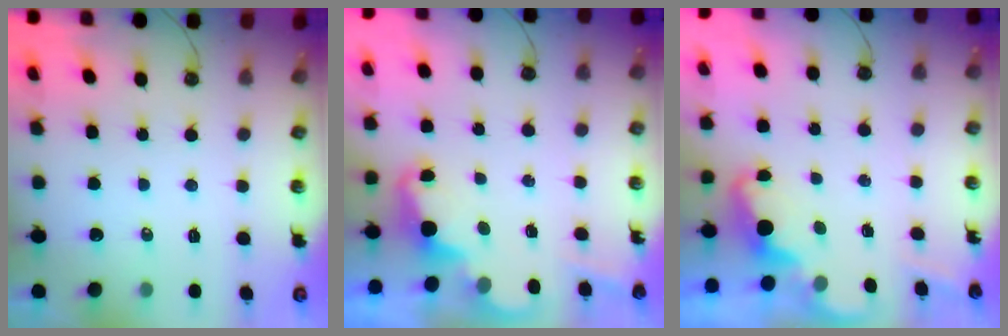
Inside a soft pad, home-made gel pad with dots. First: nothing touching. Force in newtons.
{"total": 2.4, "press": 2.4, "slide": 0.6}
{"total": 2.3, "press": 2.2, "slide": 0.5}